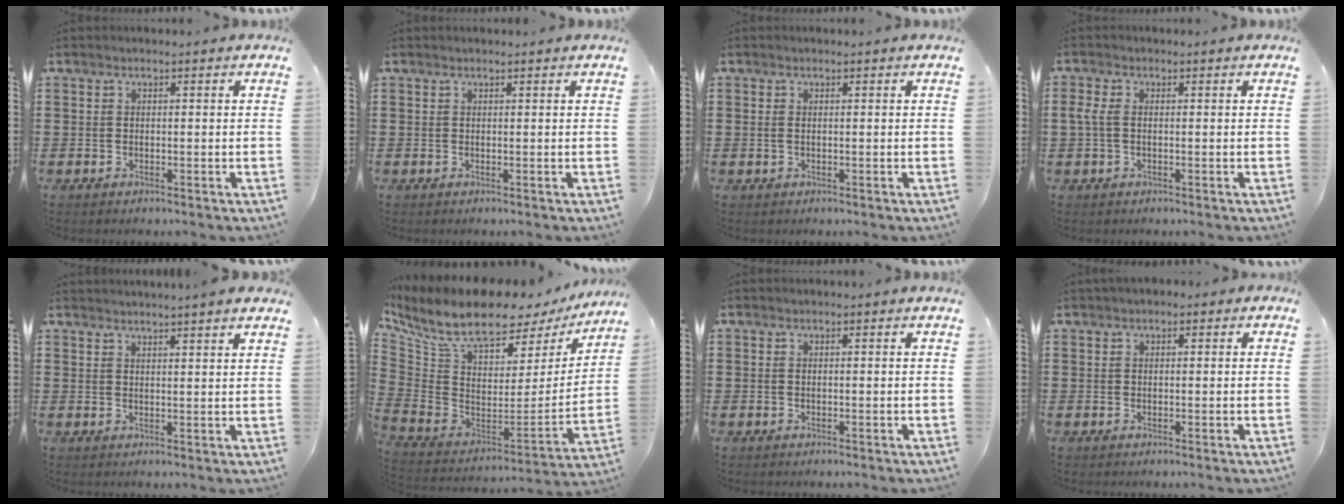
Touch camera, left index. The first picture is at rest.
{"total": 0.0}
{"total": 1.0, "force": [0.0, 0.5, 0.9], "torque": [-0.018, 0.002, -0.001]}
{"total": 2.6, "force": [-0.2, 1.4, 2.2], "torque": [-0.066, -0.004, -0.011]}
{"total": 2.5, "force": [2.4, -0.7, 0.5], "torque": [-0.015, -0.008, 0.046]}
{"total": 10.0, "force": [8.1, 2.8, 5.3], "torque": [-0.141, -0.059, 0.143]}
{"total": 0.0}
{"total": 0.9, "force": [0.2, 0.6, 0.6], "torque": [-0.014, 0.006, 0.002]}